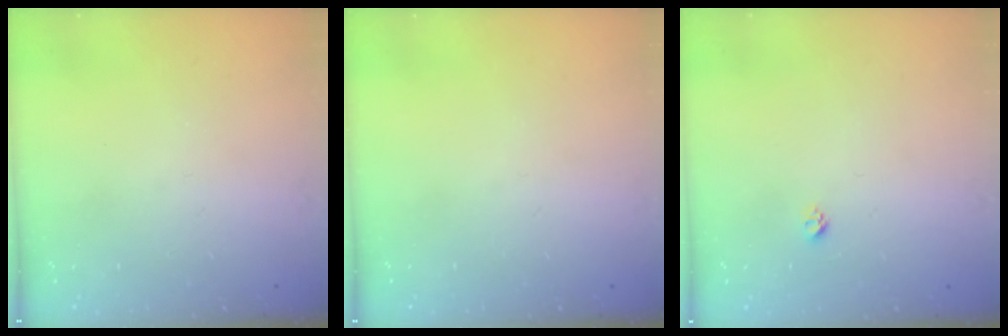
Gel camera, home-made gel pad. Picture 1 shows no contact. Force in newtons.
{"total": 0.0}
{"total": 3.6, "press": 3.6, "slide": 0.3}